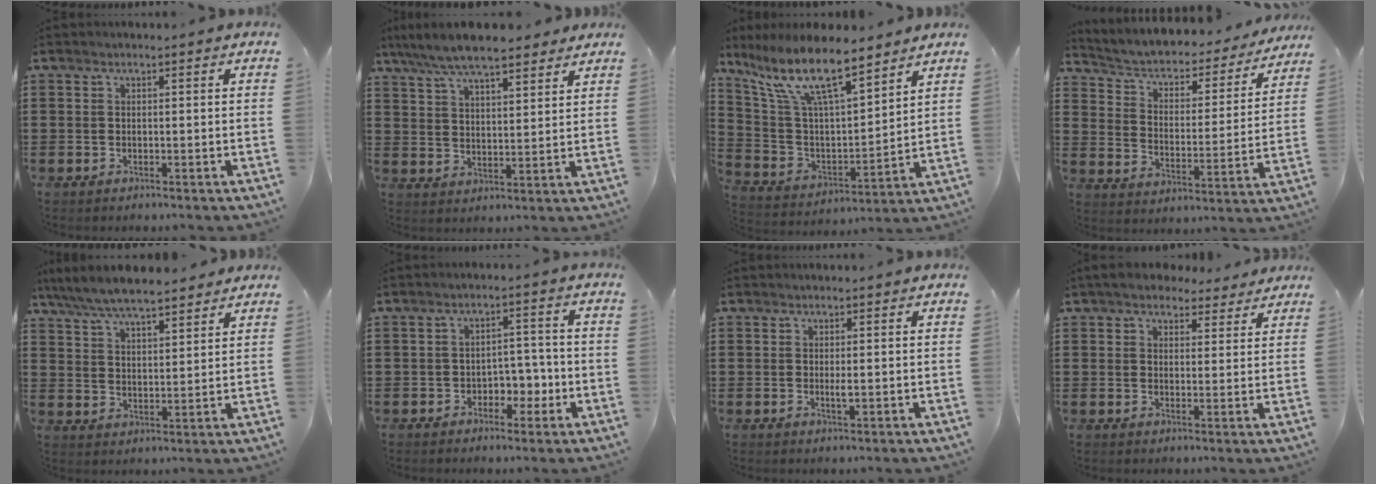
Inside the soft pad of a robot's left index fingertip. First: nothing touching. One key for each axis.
{"total": 7.8, "fx": 6.9, "fy": 1.4, "fz": 3.2, "tx": -0.086, "ty": -0.017, "tz": 0.127}
{"total": 12.5, "fx": 9.0, "fy": 2.8, "fz": 8.2, "tx": -0.197, "ty": -0.048, "tz": 0.152}
{"total": 3.2, "fx": 2.5, "fy": 1.5, "fz": 1.3, "tx": -0.043, "ty": -0.022, "tz": 0.031}
{"total": 7.1, "fx": 6.5, "fy": 1.1, "fz": 2.6, "tx": -0.073, "ty": -0.020, "tz": 0.117}
{"total": 4.1, "fx": -2.0, "fy": 2.9, "fz": 2.2, "tx": -0.038, "ty": 0.005, "tz": -0.044}
{"total": 1.3, "fx": 0.0, "fy": 0.2, "fz": 1.3, "tx": -0.024, "ty": -0.002, "tz": 0.001}
{"total": 4.9, "fx": 4.3, "fy": 1.9, "fz": 1.5, "tx": -0.043, "ty": -0.003, "tz": 0.081}